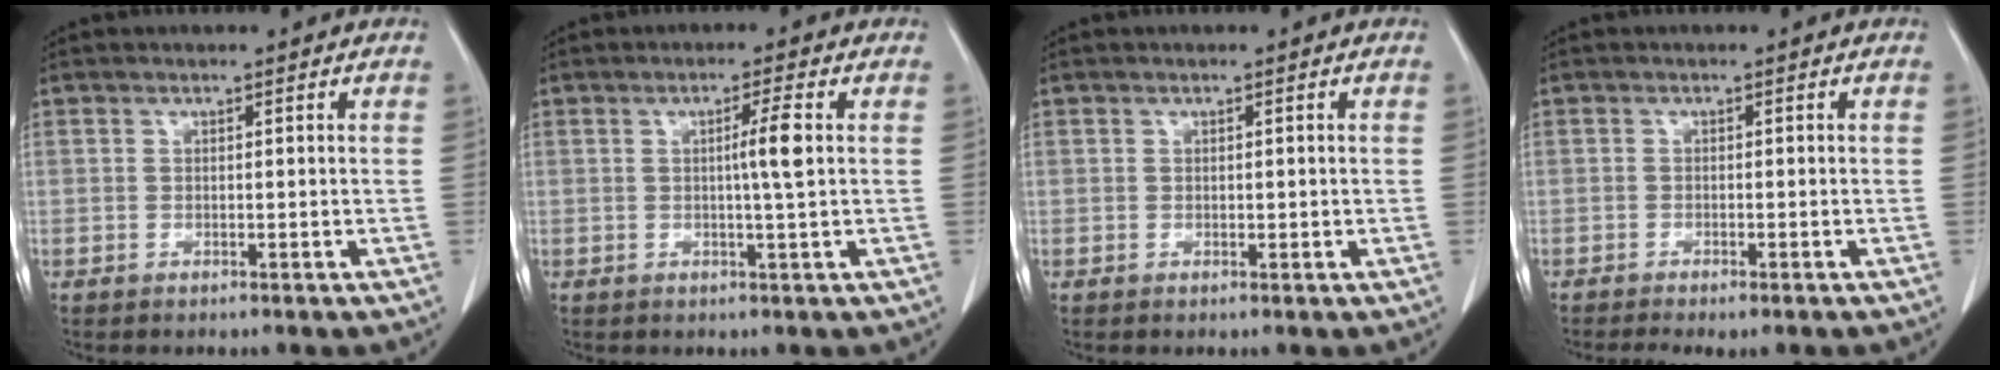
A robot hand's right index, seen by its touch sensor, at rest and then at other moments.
{"total": 3.5, "force": [0.4, -0.6, 3.5], "torque": [-0.059, -0.001, 0.008]}
{"total": 0.6, "force": [0.1, 0.4, 0.3], "torque": [-0.002, 0.002, 0.004]}
{"total": 4.5, "force": [-3.5, 1.0, 2.6], "torque": [-0.036, -0.011, -0.049]}